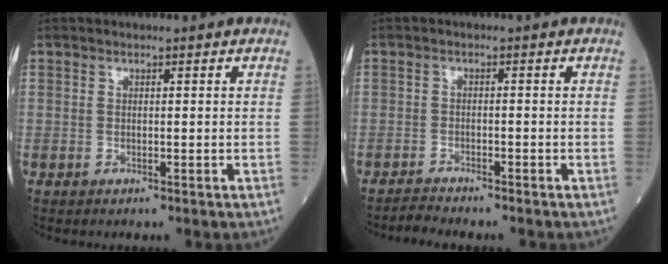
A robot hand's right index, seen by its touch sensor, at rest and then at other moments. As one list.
[{"total": 2.0, "force": [-2.0, -0.2, 0.0], "torque": [-0.007, -0.010, -0.037]}]